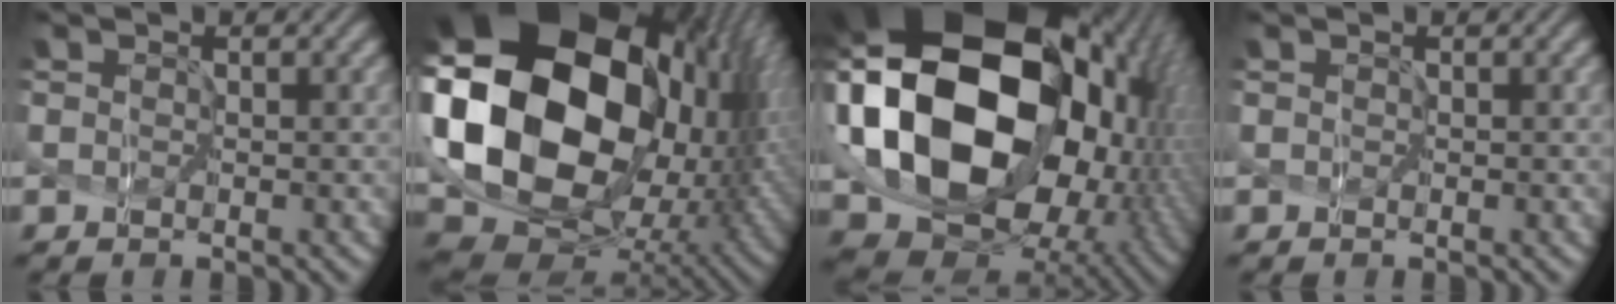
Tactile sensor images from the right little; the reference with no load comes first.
{"total": 22.7, "force": [4.4, 16.0, 15.4], "torque": [-0.349, -0.013, 0.097]}
{"total": 20.9, "force": [2.0, 15.1, 14.2], "torque": [-0.334, -0.013, 0.061]}
{"total": 0.0}